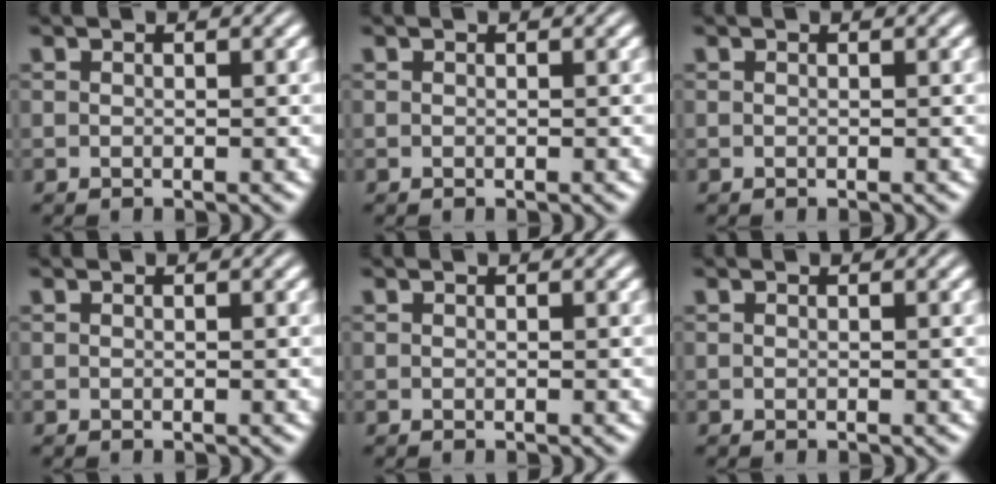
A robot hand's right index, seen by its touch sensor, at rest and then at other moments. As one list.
[{"total": 0.0}, {"total": 0.0}, {"total": 0.0}, {"total": 0.0}, {"total": 0.0}]